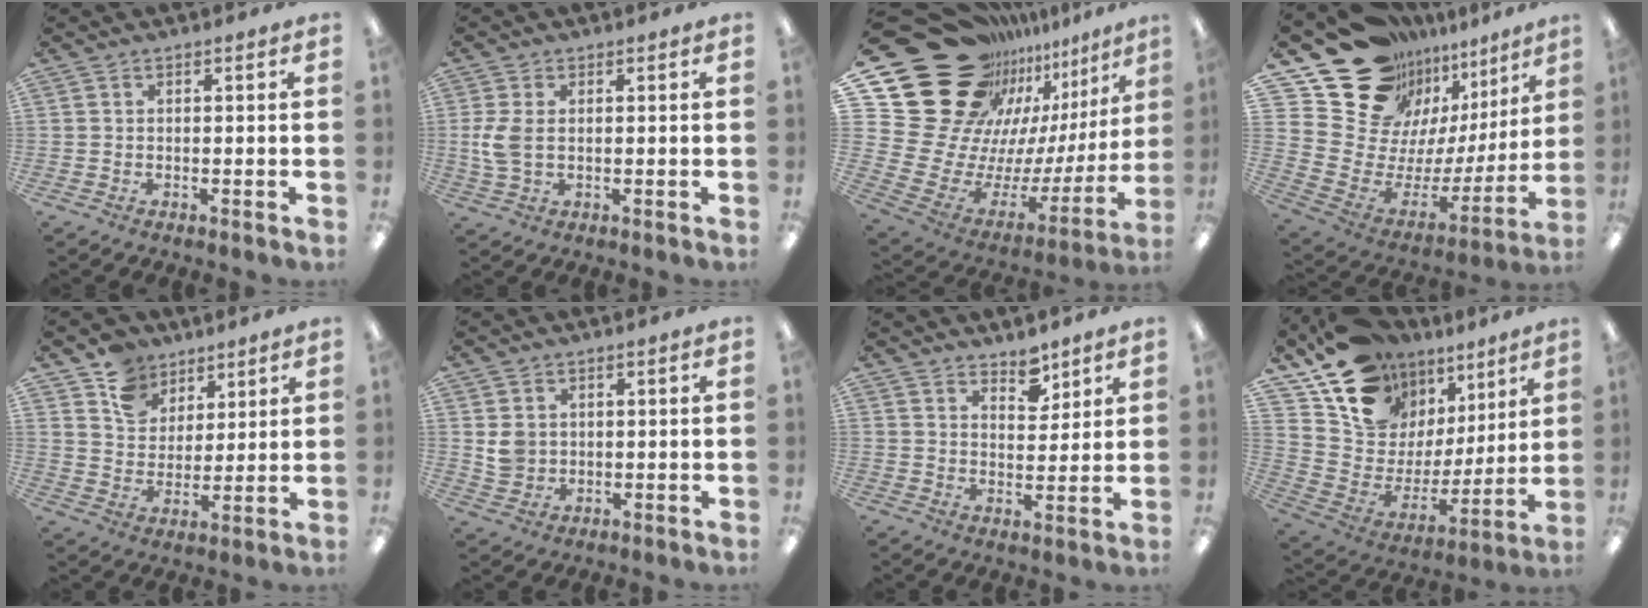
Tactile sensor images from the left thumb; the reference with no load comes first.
{"total": 5.6, "force": [0.3, 3.4, 4.5], "torque": [-0.111, 0.000, 0.000]}
{"total": 28.3, "force": [16.9, 18.1, 13.8], "torque": [-0.231, -0.161, 0.364]}
{"total": 27.7, "force": [18.4, 16.6, 12.3], "torque": [-0.188, -0.148, 0.382]}
{"total": 10.3, "force": [7.3, 7.1, 1.9], "torque": [-0.047, -0.040, 0.141]}
{"total": 4.3, "force": [1.2, 3.9, 1.4], "torque": [-0.017, 0.002, 0.021]}
{"total": 5.5, "force": [4.7, 2.4, 1.4], "torque": [0.000, -0.035, 0.081]}
{"total": 16.1, "force": [11.3, 10.4, 4.9], "torque": [-0.109, -0.082, 0.214]}